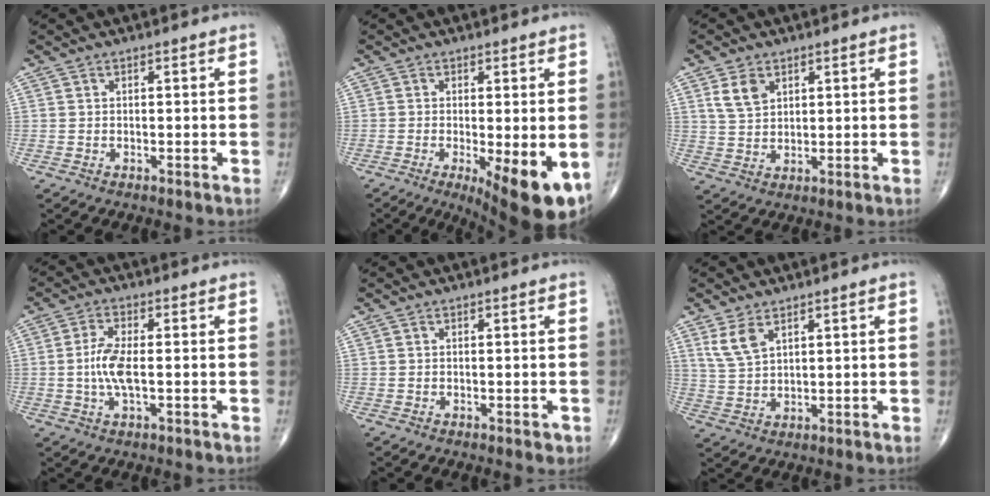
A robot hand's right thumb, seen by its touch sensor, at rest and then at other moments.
{"total": 11.5, "force": [-3.6, 3.3, 10.4], "torque": [-0.136, -0.022, -0.044]}
{"total": 5.0, "force": [2.4, 3.3, 2.9], "torque": [-0.045, -0.010, 0.051]}
{"total": 6.2, "force": [-0.5, 2.2, 5.8], "torque": [-0.130, 0.001, -0.014]}
{"total": 0.9, "force": [-0.3, 0.5, 0.6], "torque": [-0.005, -0.001, -0.003]}
{"total": 5.1, "force": [2.9, 2.5, 3.4], "torque": [-0.069, -0.010, 0.067]}